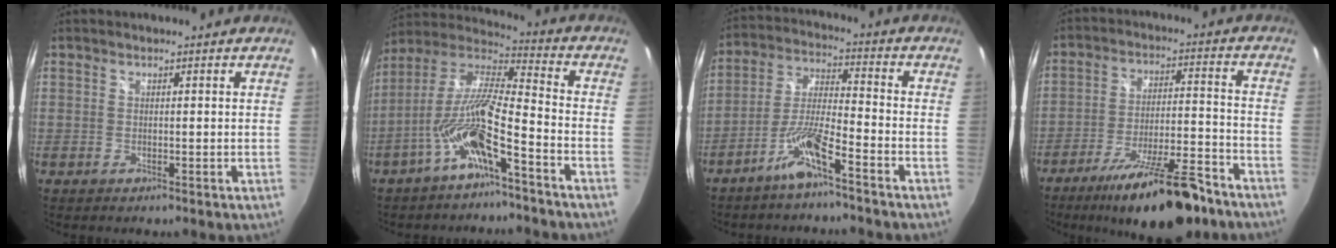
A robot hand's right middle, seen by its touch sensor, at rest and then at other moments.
{"total": 12.3, "force": [-6.1, 2.0, 10.4], "torque": [-0.205, 0.000, -0.112]}
{"total": 7.9, "force": [-5.5, 0.2, 5.6], "torque": [-0.127, 0.008, -0.103]}
{"total": 18.4, "force": [-14.0, 4.2, 11.2], "torque": [-0.196, -0.017, -0.213]}